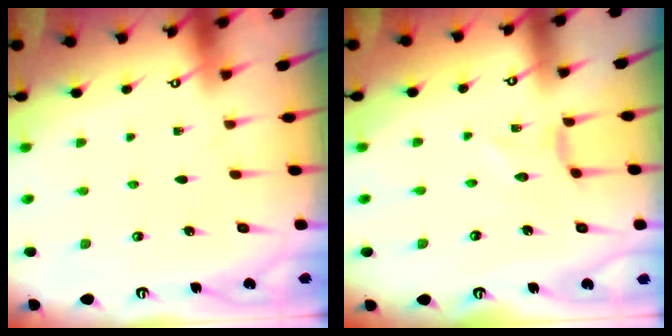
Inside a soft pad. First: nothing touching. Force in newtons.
{"total": 0.0}